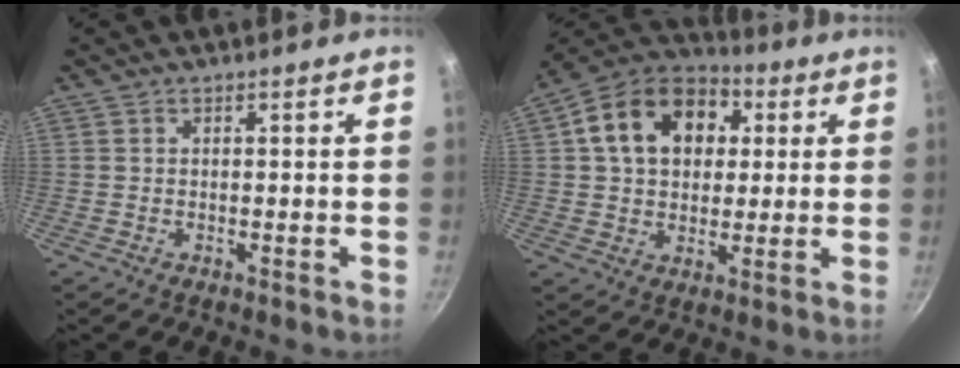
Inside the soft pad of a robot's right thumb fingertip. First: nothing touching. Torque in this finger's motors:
{"motor_torque": [-0.30, 0.93, 0.12, 0.16, 0.12]}